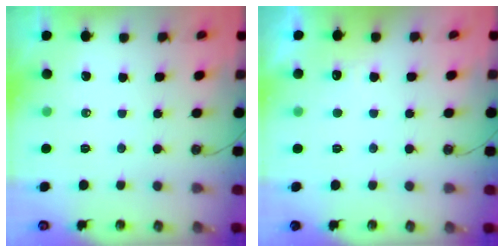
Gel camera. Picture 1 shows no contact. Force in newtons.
{"total": 5.0, "press": 4.8, "slide": 1.2}